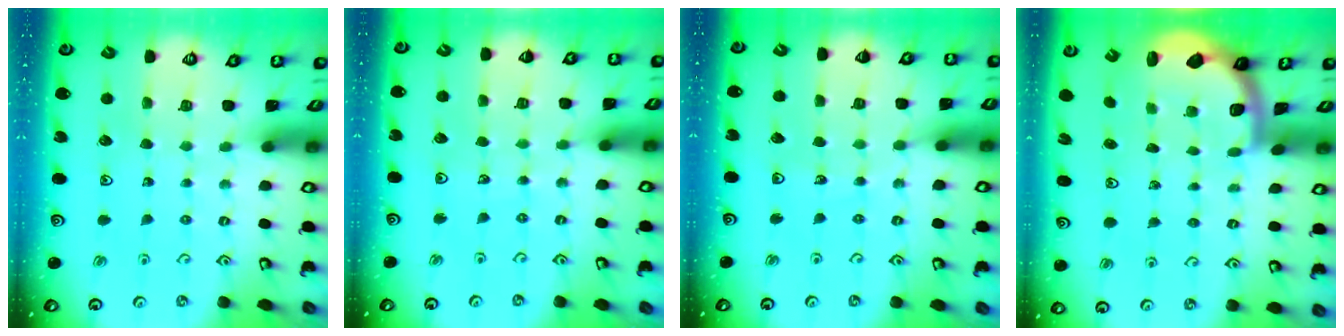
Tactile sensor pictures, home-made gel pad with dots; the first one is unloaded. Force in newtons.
{"total": 3.3, "press": 2.6, "slide": 2.0}
{"total": 3.8, "press": 3.7, "slide": 0.4}
{"total": 1.9, "press": 1.8, "slide": 0.5}